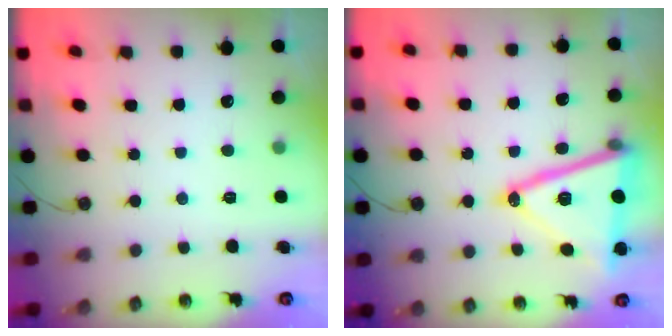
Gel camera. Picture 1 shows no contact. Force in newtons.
{"total": 21.2, "press": 20.9, "slide": 3.5}